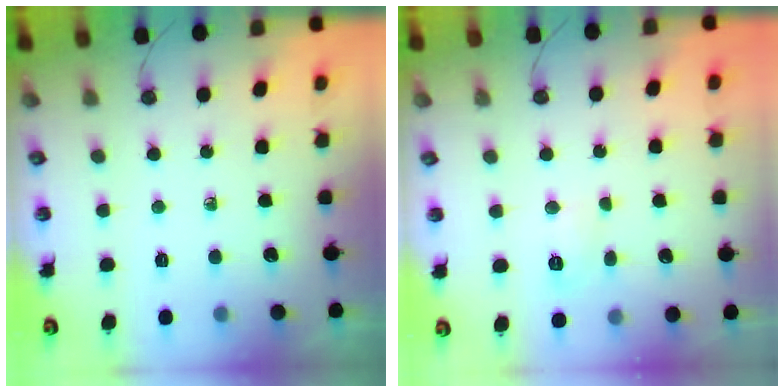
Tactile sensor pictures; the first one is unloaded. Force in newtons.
{"total": 5.2, "press": 5.2, "slide": 0.6}